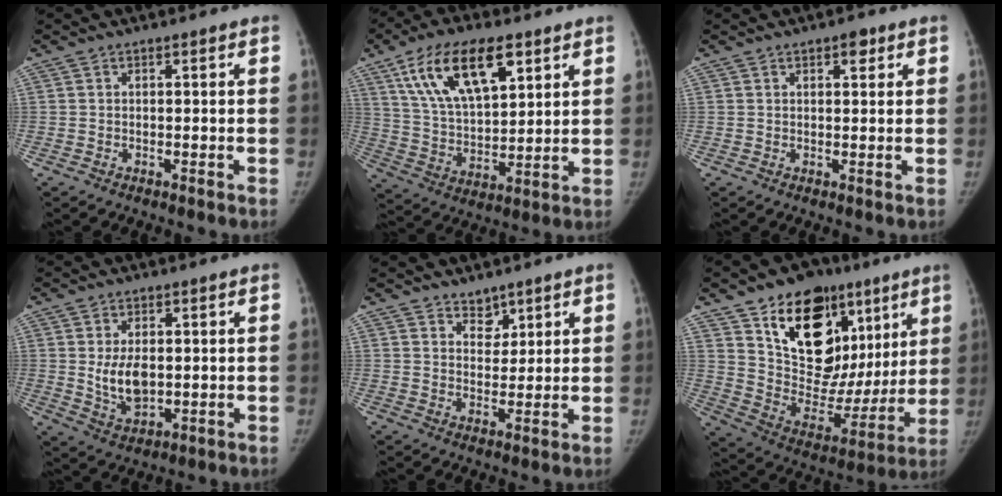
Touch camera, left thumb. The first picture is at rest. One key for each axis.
{"total": 17.8, "fx": 9.0, "fy": 8.2, "fz": 13.1, "tx": -0.205, "ty": -0.024, "tz": 0.168}
{"total": 2.4, "fx": 1.4, "fy": 1.1, "fz": 1.6, "tx": -0.013, "ty": -0.004, "tz": 0.018}
{"total": 7.1, "fx": 0.5, "fy": 4.3, "fz": 5.7, "tx": -0.090, "ty": -0.014, "tz": 0.020}
{"total": 3.9, "fx": 2.9, "fy": 2.4, "fz": 1.0, "tx": 0.009, "ty": -0.023, "tz": 0.050}
{"total": 26.7, "fx": 13.0, "fy": 16.7, "fz": 16.3, "tx": -0.185, "ty": -0.014, "tz": 0.221}